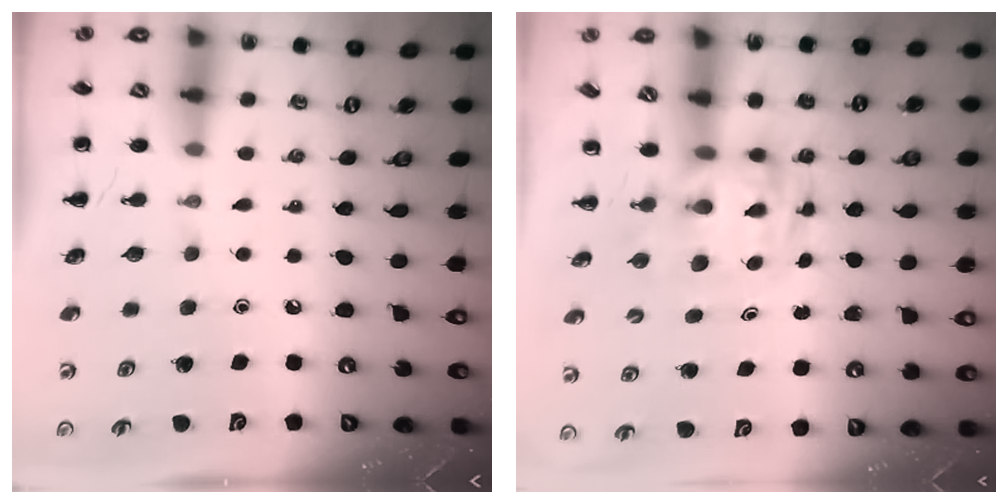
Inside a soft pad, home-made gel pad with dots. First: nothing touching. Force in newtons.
{"total": 3.3, "press": 3.2, "slide": 0.6}